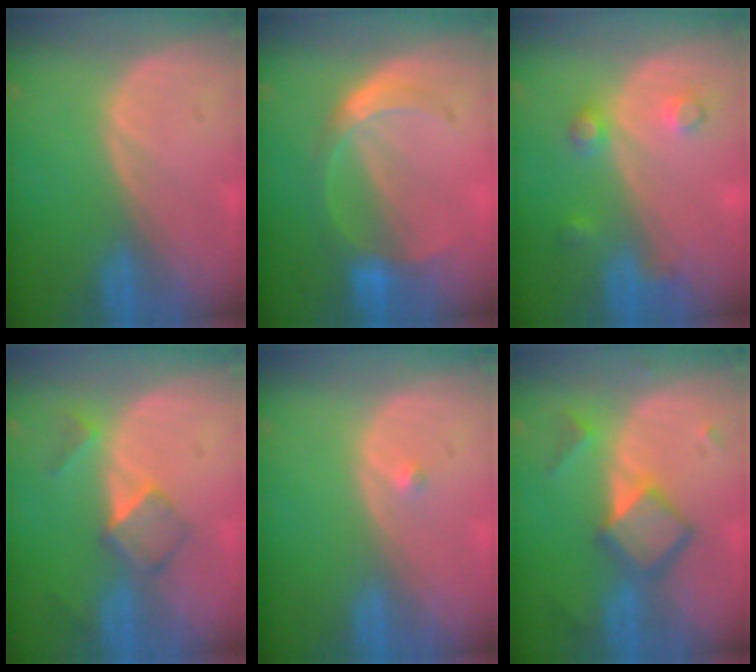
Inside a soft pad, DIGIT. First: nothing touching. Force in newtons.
{"total": 5.7, "press": 5.4, "slide": 1.8}
{"total": 3.5, "press": 3.5, "slide": 0.2}
{"total": 5.1, "press": 4.4, "slide": 2.6}
{"total": 0.7, "press": 0.5, "slide": 0.4}
{"total": 6.2, "press": 6.2, "slide": 0.3}